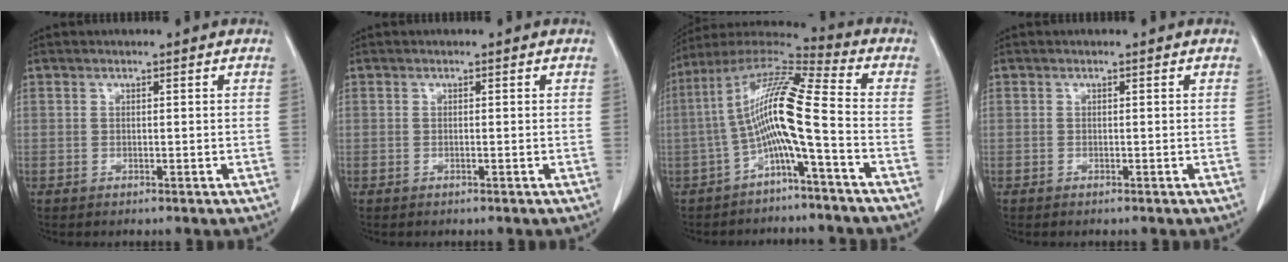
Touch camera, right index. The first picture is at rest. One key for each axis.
{"total": 0.0}
{"total": 11.9, "fx": -3.1, "fy": -0.2, "fz": 11.5, "tx": -0.217, "ty": 0.028, "tz": -0.065}
{"total": 0.0}